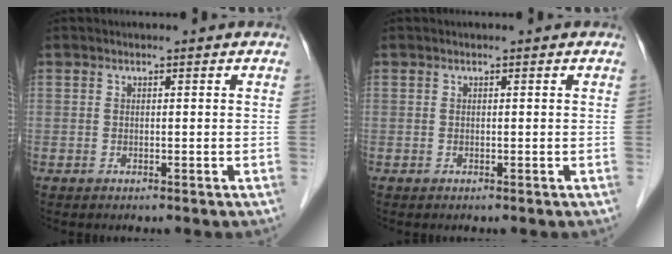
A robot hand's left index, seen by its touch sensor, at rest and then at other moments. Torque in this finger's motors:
{"motor_torque": [-0.01, 0.00, 0.01, 0.00]}